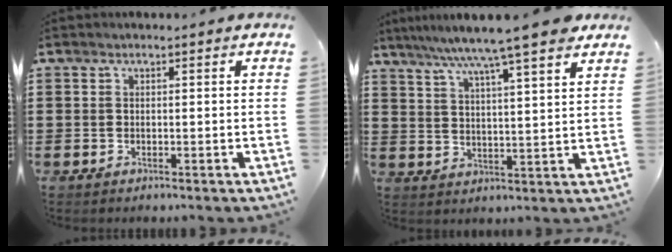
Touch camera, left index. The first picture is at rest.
{"total": 8.5, "force": [7.0, -0.5, 4.7], "torque": [-0.106, -0.031, 0.116]}